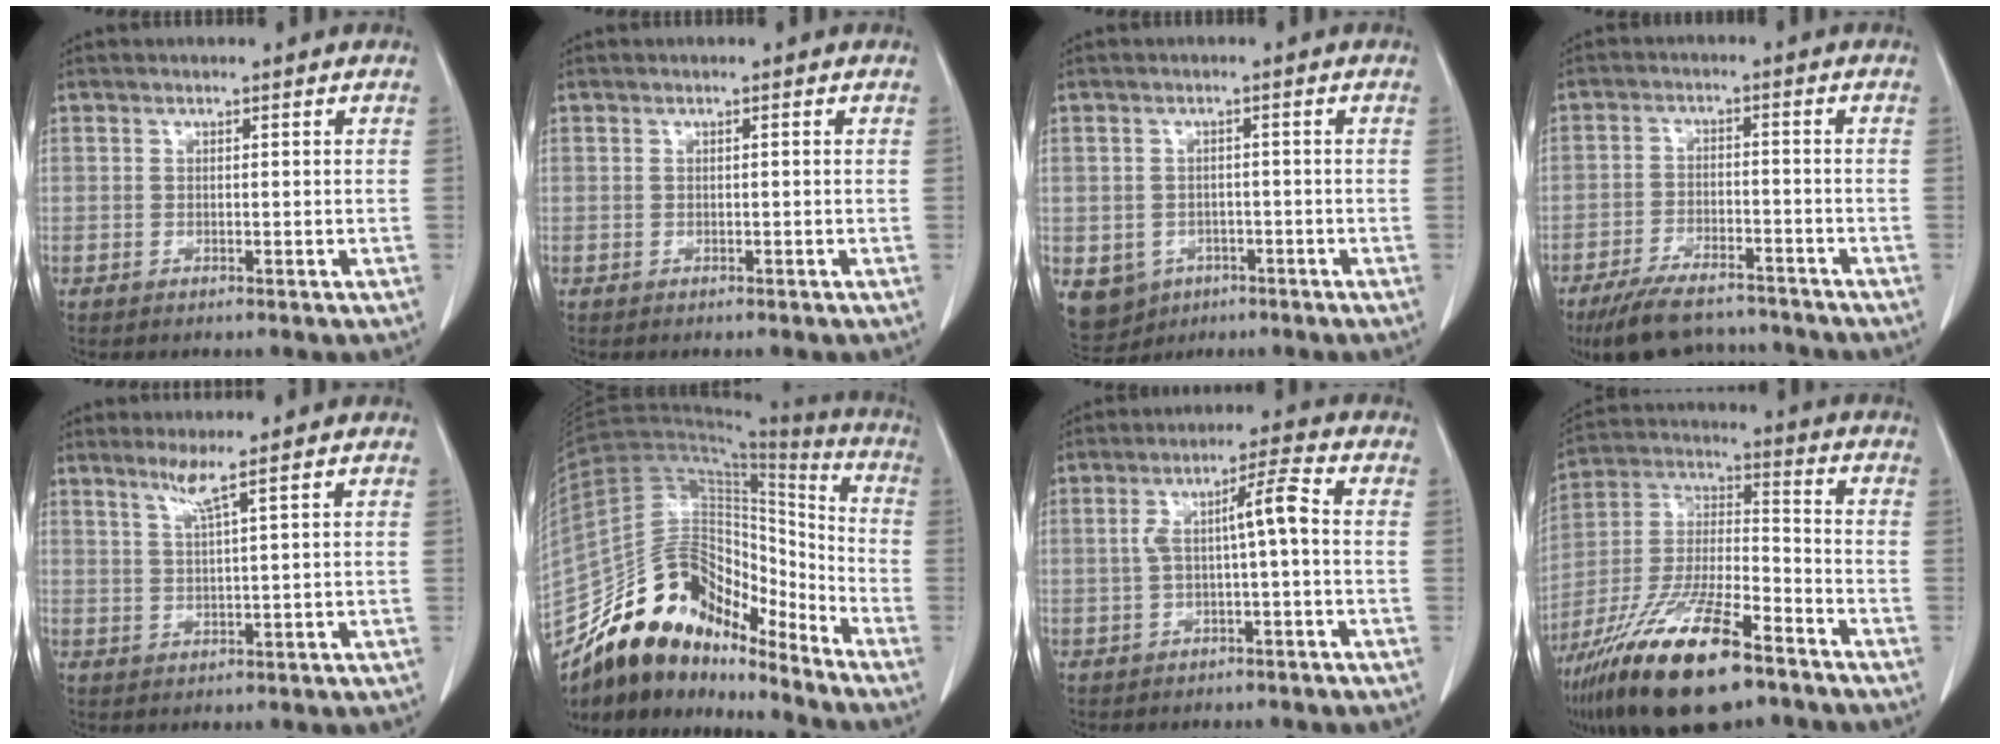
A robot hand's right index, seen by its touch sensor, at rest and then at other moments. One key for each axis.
{"total": 0.0}
{"total": 7.7, "fx": -3.7, "fy": 6.5, "fz": 1.9, "tx": -0.041, "ty": 0.005, "tz": -0.045}
{"total": 12.1, "fx": -10.6, "fy": 3.6, "fz": 4.6, "tx": -0.077, "ty": 0.000, "tz": -0.166}
{"total": 3.1, "fx": 2.0, "fy": -1.0, "fz": 2.1, "tx": -0.045, "ty": -0.008, "tz": 0.044}
{"total": 19.1, "fx": -15.7, "fy": 7.2, "fz": 8.2, "tx": -0.128, "ty": 0.067, "tz": -0.273}
{"total": 5.9, "fx": -0.2, "fy": 0.5, "fz": 5.9, "tx": -0.105, "ty": 0.026, "tz": 0.000}
{"total": 20.7, "fx": -13.6, "fy": 4.9, "fz": 14.9, "tx": -0.308, "ty": -0.025, "tz": -0.245}